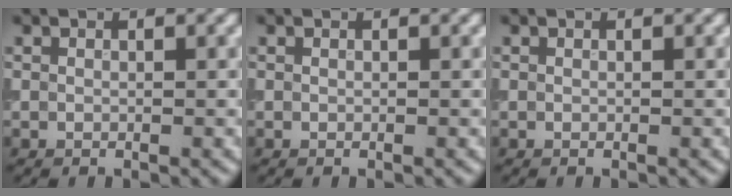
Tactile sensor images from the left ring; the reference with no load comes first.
{"total": 0.0}
{"total": 0.0}